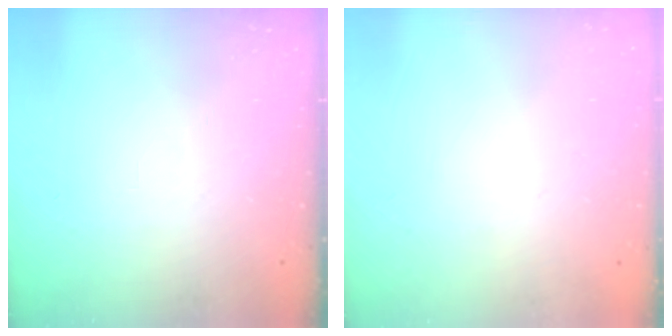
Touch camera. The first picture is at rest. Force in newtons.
{"total": 1.8, "press": 1.8, "slide": 0.2}